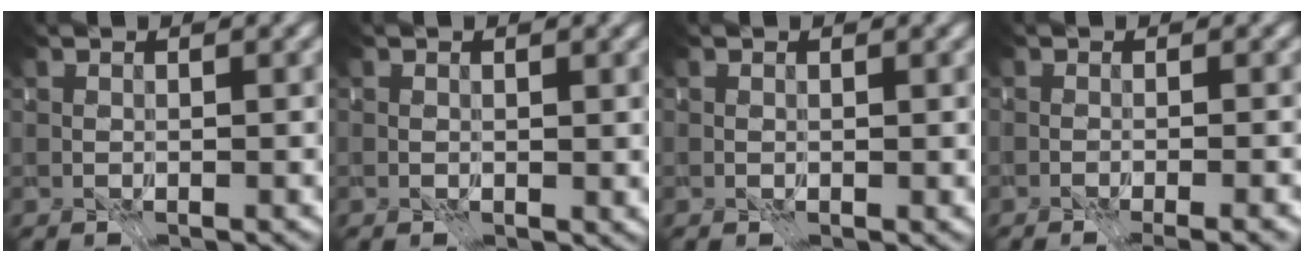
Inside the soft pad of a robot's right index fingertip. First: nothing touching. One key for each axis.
{"total": 1.2, "fx": 0.7, "fy": 0.8, "fz": 0.6, "tx": -0.009, "ty": -0.002, "tz": 0.006}
{"total": 0.8, "fx": 0.5, "fy": 0.5, "fz": 0.3, "tx": -0.005, "ty": 0.000, "tz": 0.001}
{"total": 2.6, "fx": -2.2, "fy": 0.1, "fz": 1.4, "tx": 0.010, "ty": -0.009, "tz": -0.039}